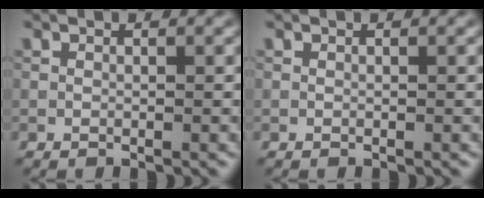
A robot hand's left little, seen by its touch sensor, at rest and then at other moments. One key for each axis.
{"total": 0.0}